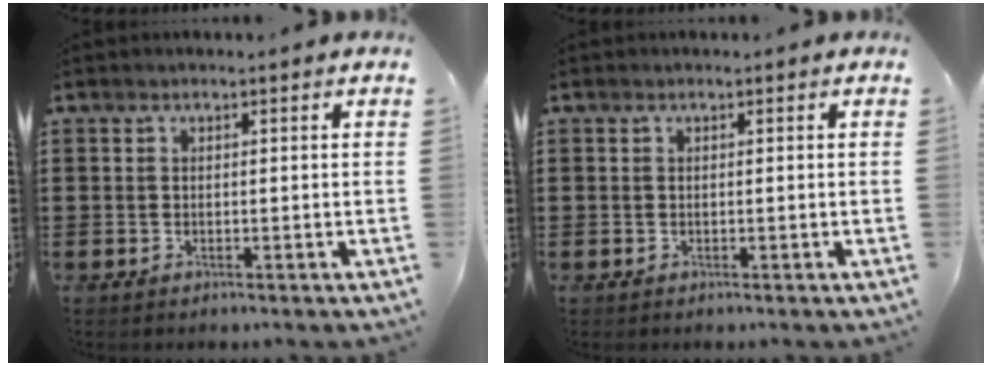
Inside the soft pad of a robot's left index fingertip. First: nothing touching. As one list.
[{"total": 0.0}]